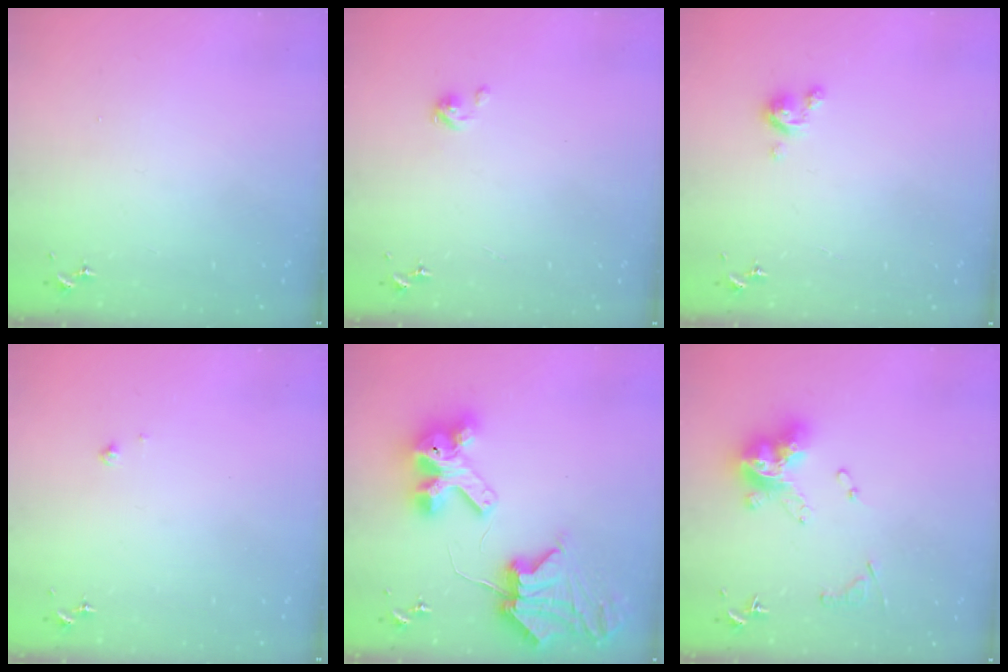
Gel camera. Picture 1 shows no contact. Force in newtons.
{"total": 2.9, "press": 2.9, "slide": 0.2}
{"total": 3.0, "press": 3.0, "slide": 0.3}
{"total": 2.1, "press": 2.1, "slide": 0.2}
{"total": 12.4, "press": 12.3, "slide": 1.6}
{"total": 14.0, "press": 13.9, "slide": 1.3}